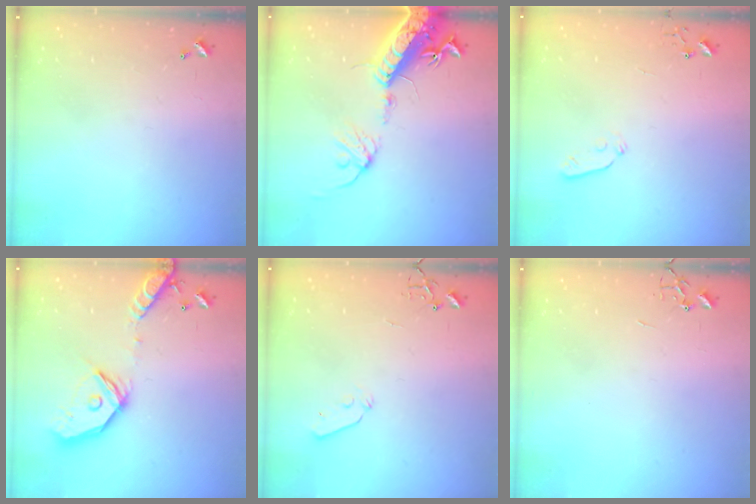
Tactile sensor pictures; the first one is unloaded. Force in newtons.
{"total": 17.9, "press": 17.4, "slide": 4.2}
{"total": 3.9, "press": 3.8, "slide": 0.8}
{"total": 18.4, "press": 18.2, "slide": 3.1}
{"total": 4.0, "press": 4.0, "slide": 0.5}
{"total": 0.0}